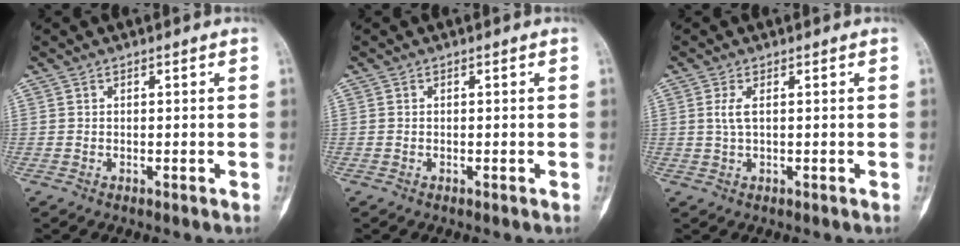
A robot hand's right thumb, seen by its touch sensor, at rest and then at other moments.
{"total": 0.0}
{"total": 2.5, "force": [0.5, 1.0, 2.2], "torque": [-0.048, 0.003, 0.011]}